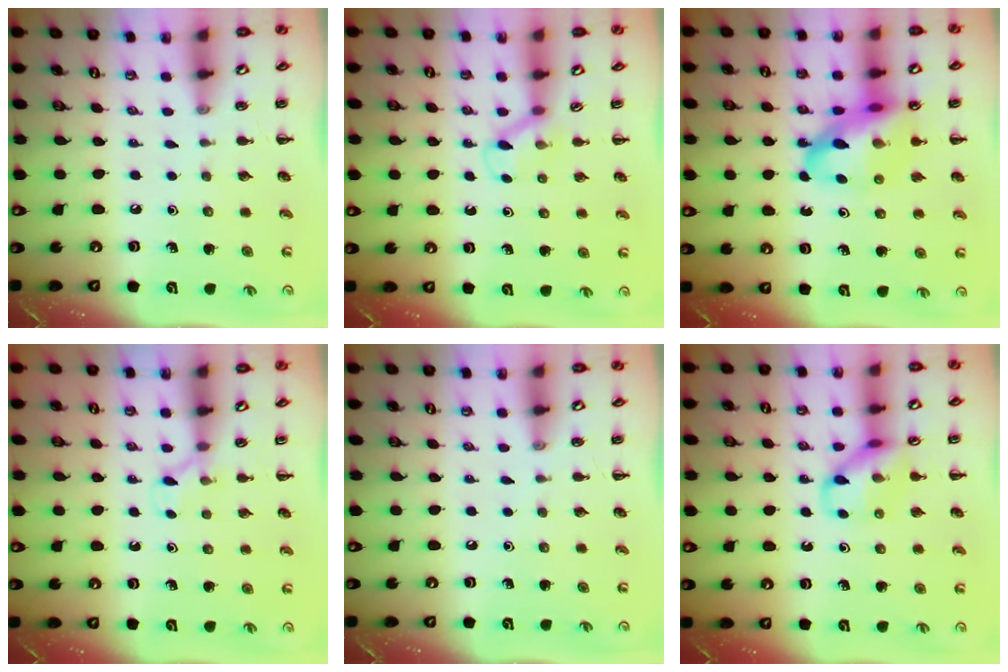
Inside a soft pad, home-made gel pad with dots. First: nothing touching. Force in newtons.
{"total": 2.9, "press": 2.7, "slide": 1.1}
{"total": 16.0, "press": 15.4, "slide": 4.1}
{"total": 4.8, "press": 4.6, "slide": 1.4}
{"total": 0.0}
{"total": 10.5, "press": 10.5, "slide": 0.7}